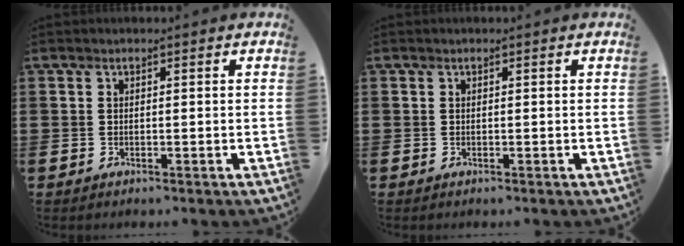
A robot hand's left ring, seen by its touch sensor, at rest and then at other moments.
{"total": 0.0}